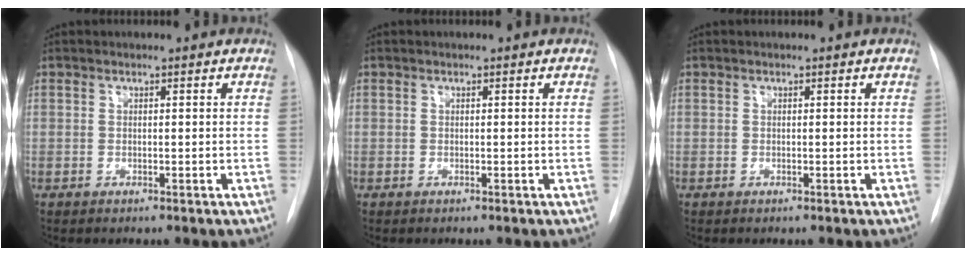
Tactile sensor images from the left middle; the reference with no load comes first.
{"total": 0.0}
{"total": 0.0}